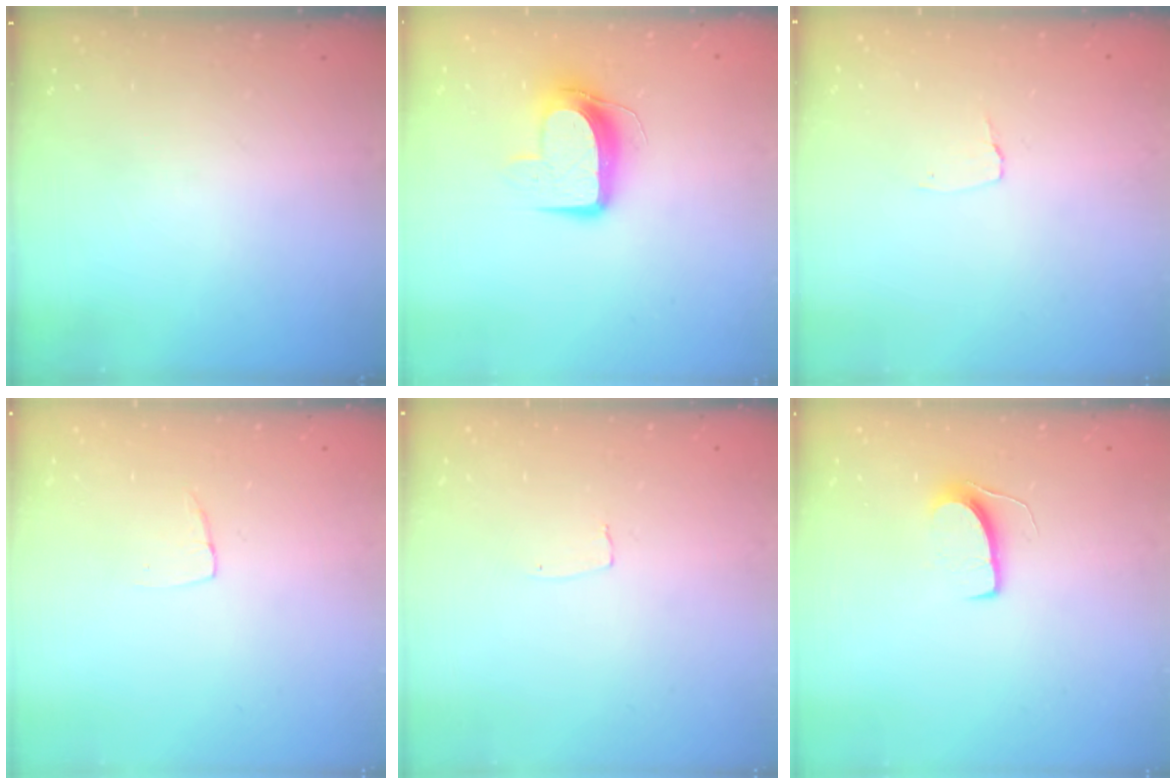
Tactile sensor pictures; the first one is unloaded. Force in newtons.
{"total": 10.4, "press": 10.4, "slide": 0.6}
{"total": 2.6, "press": 2.6, "slide": 0.2}
{"total": 3.3, "press": 3.3, "slide": 0.2}
{"total": 3.0, "press": 3.0, "slide": 0.2}
{"total": 6.5, "press": 6.5, "slide": 0.4}